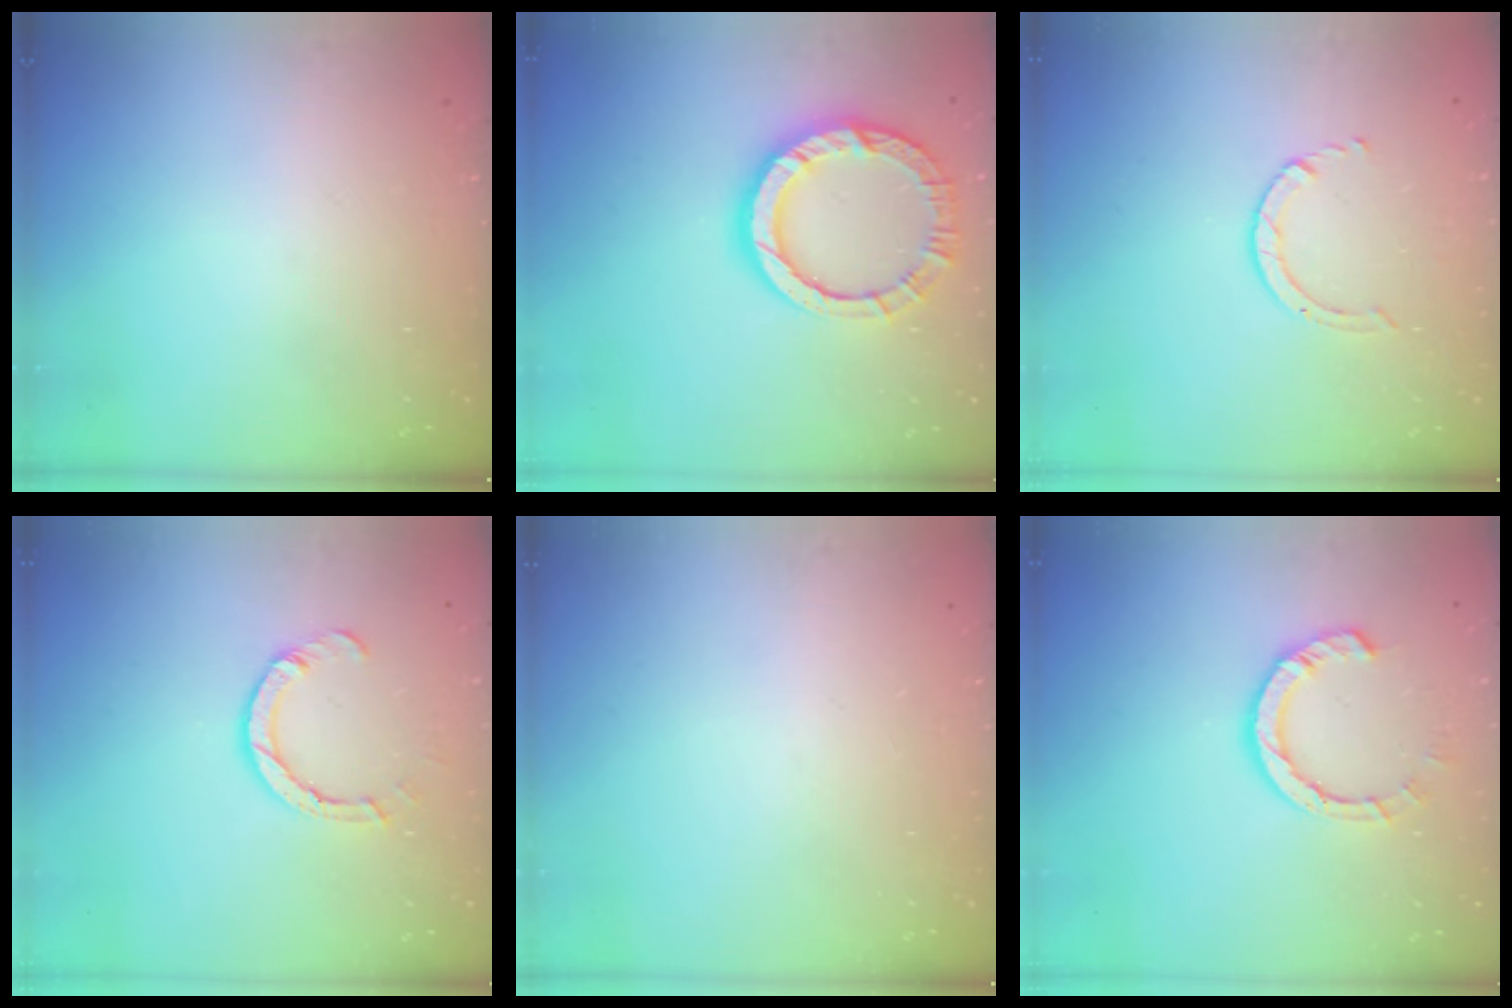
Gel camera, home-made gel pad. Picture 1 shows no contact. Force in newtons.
{"total": 13.2, "press": 13.1, "slide": 1.6}
{"total": 2.5, "press": 2.4, "slide": 0.3}
{"total": 4.2, "press": 4.2, "slide": 0.1}
{"total": 0.0}
{"total": 9.0, "press": 8.9, "slide": 1.2}